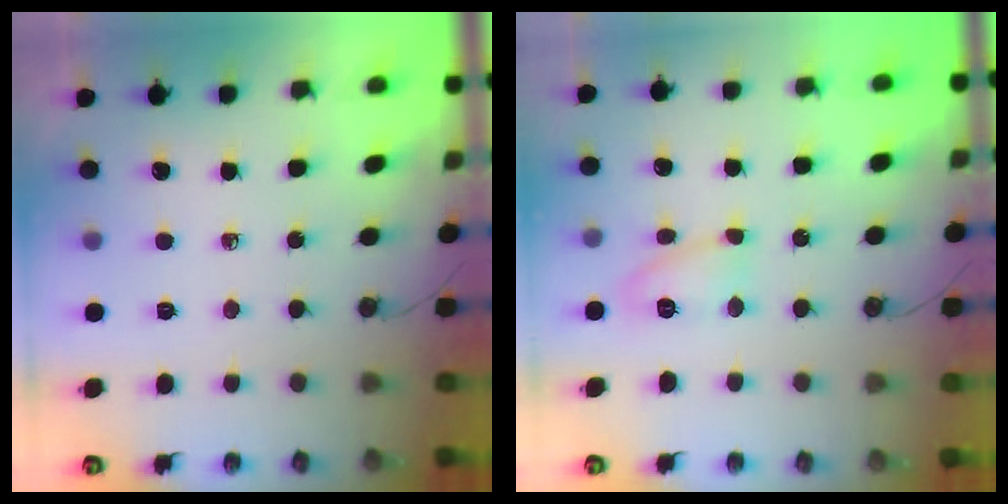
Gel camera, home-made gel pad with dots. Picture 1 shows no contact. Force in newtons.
{"total": 8.6, "press": 8.6, "slide": 0.5}